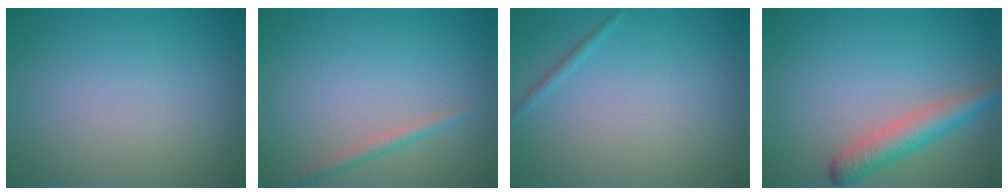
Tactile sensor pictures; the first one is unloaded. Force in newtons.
{"total": 1.2, "press": 1.1, "slide": 0.1}
{"total": 0.6, "press": 0.6, "slide": 0.0}
{"total": 3.8, "press": 3.8, "slide": 0.2}